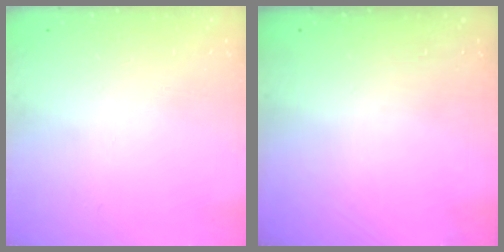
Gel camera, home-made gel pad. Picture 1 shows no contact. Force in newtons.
{"total": 0.0}